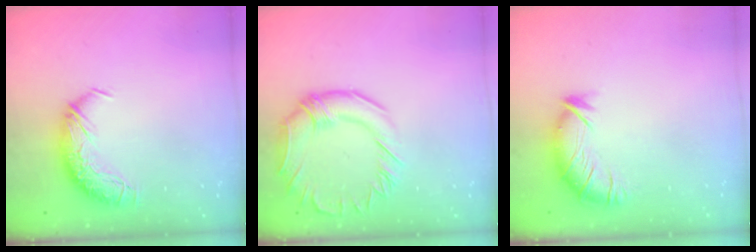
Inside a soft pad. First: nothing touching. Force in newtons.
{"total": 3.3, "press": 3.1, "slide": 1.0}
{"total": 2.9, "press": 1.9, "slide": 2.2}